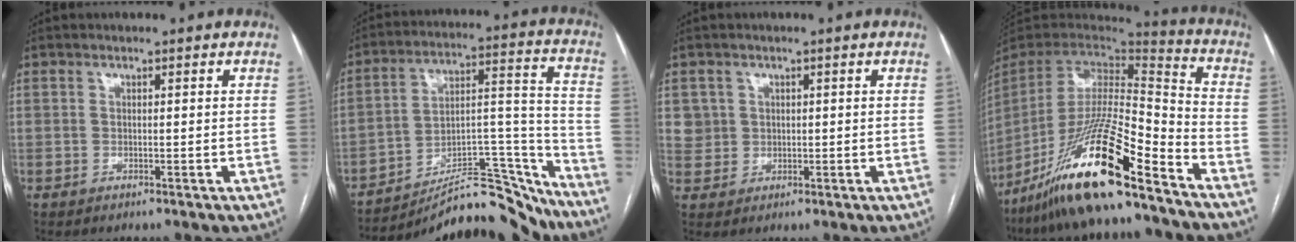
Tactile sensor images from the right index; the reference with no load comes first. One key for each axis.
{"total": 22.2, "fx": -20.5, "fy": 3.6, "fz": 7.9, "tx": -0.099, "ty": 0.037, "tz": -0.310}
{"total": 3.1, "fx": 1.1, "fy": 2.9, "fz": -0.1, "tx": 0.017, "ty": 0.004, "tz": 0.019}
{"total": 21.3, "fx": -14.8, "fy": 2.1, "fz": 15.2, "tx": -0.304, "ty": -0.029, "tz": -0.272}